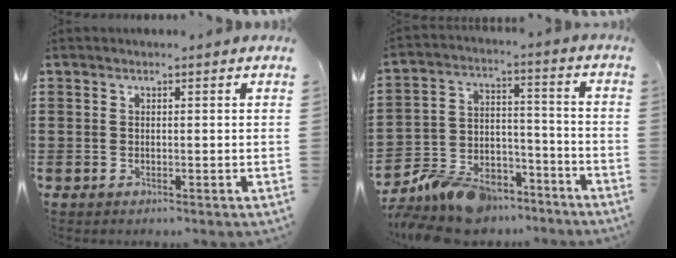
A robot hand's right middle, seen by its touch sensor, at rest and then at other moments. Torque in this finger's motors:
{"motor_torque": [2.14, 0.00, 0.49, 0.21]}